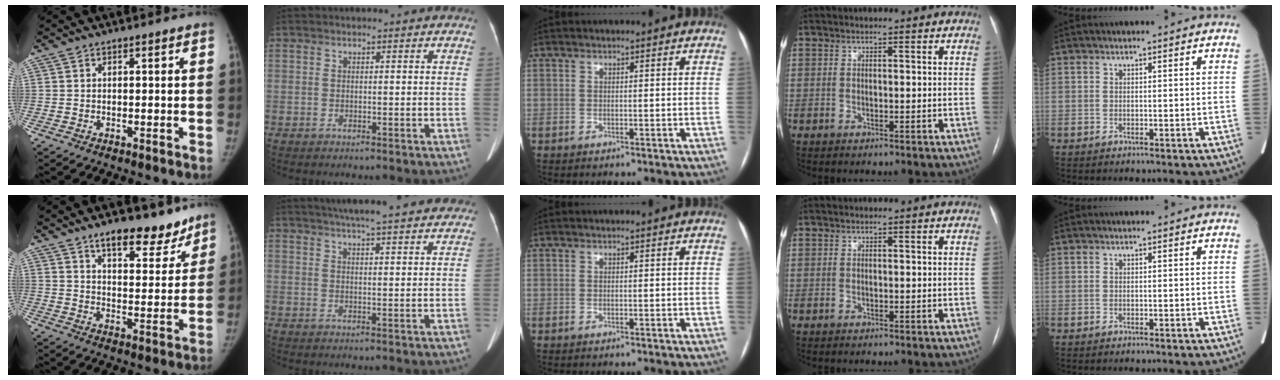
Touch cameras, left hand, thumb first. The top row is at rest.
{"thumb": {"total": 12.4, "force": [9.4, 5.1, 6.3], "torque": [-0.047, -0.063, 0.142]}, "index": {"total": 18.2, "force": [15.8, 2.5, 8.7], "torque": [-0.117, 0.034, 0.195]}}